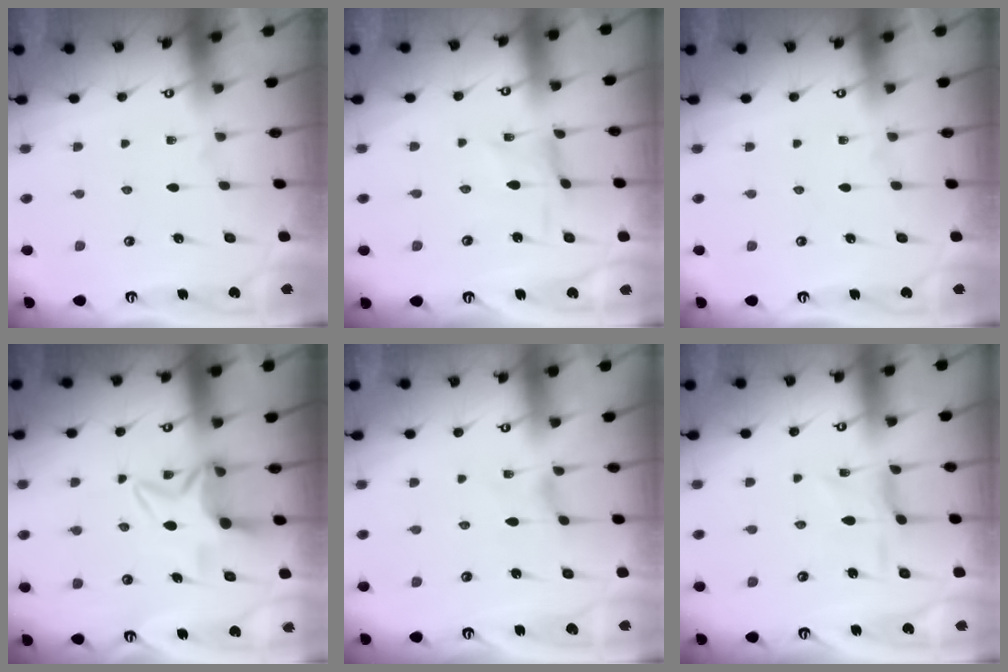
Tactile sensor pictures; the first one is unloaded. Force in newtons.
{"total": 0.0}
{"total": 0.0}
{"total": 6.7, "press": 6.7, "slide": 0.7}
{"total": 0.0}
{"total": 2.4, "press": 2.4, "slide": 0.6}